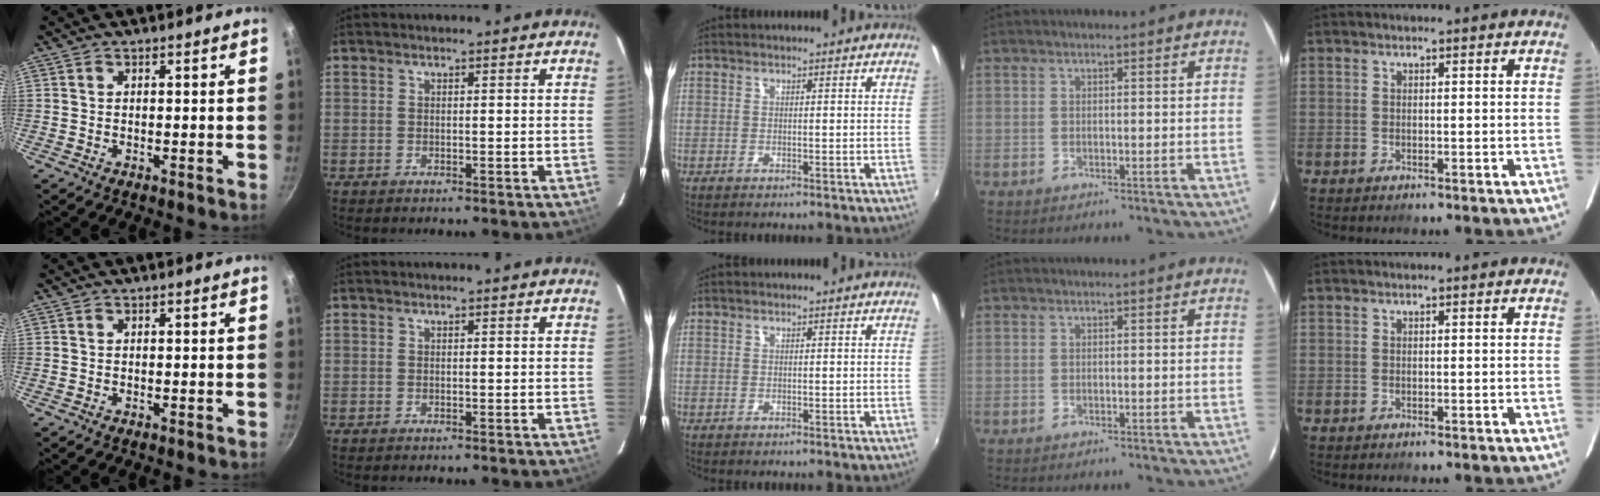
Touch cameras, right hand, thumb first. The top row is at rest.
{}